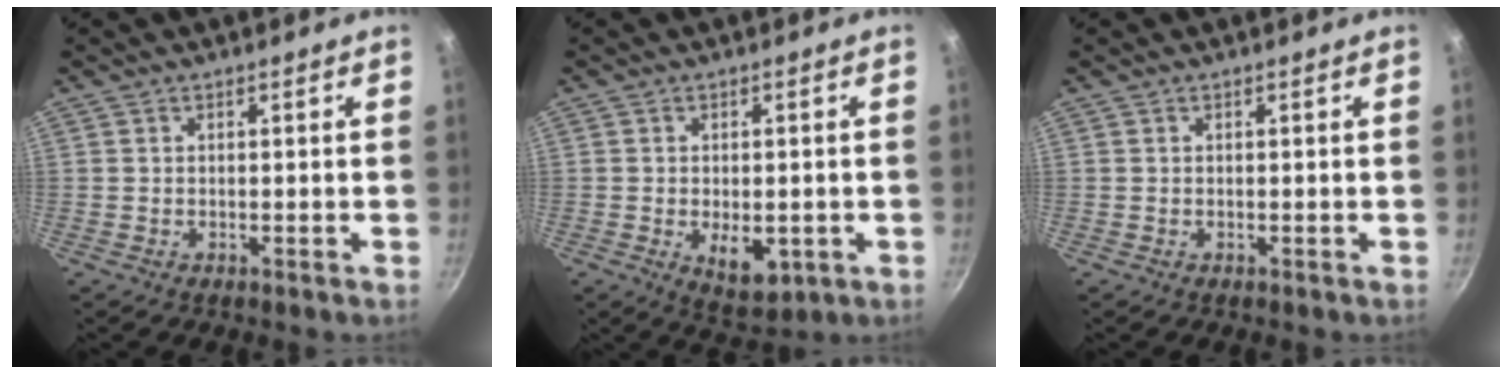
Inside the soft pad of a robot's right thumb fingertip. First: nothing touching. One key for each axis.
{"total": 7.3, "fx": -1.7, "fy": 4.1, "fz": 5.8, "tx": -0.066, "ty": -0.009, "tz": -0.011}
{"total": 0.0}